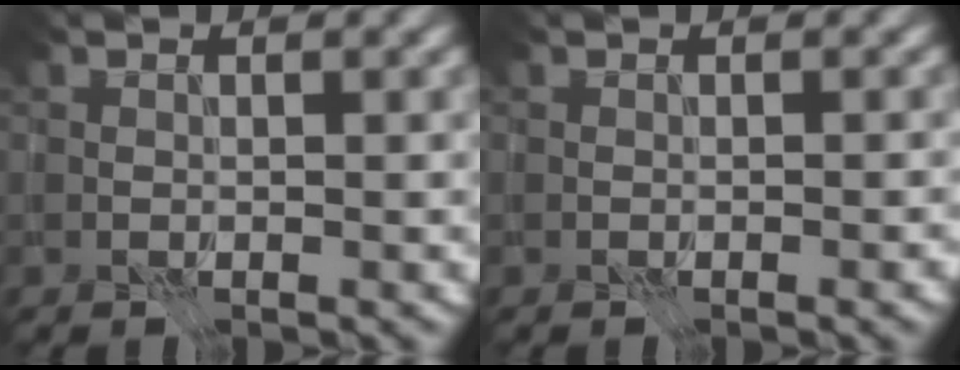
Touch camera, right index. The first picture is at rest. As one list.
[{"total": 0.7, "force": [-0.4, 0.1, 0.6], "torque": [-0.009, 0.001, -0.007]}]